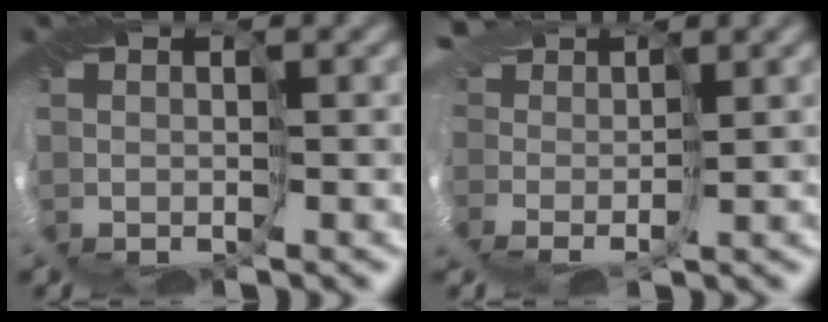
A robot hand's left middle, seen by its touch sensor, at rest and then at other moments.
{"total": 2.7, "force": [1.3, 2.0, 1.4], "torque": [-0.037, 0.011, 0.015]}